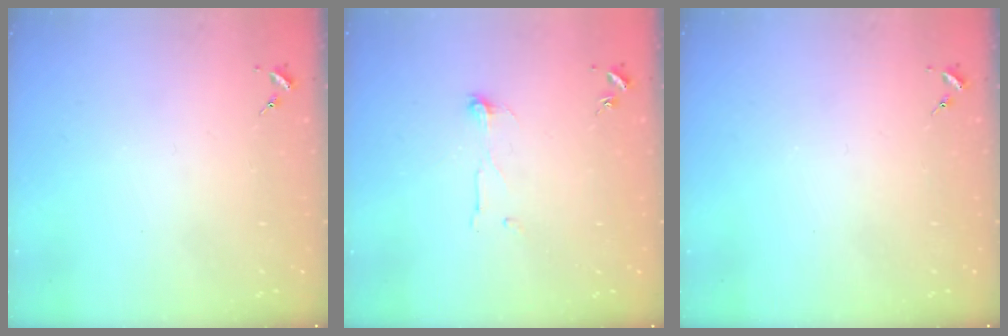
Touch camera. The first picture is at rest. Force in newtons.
{"total": 3.8, "press": 3.8, "slide": 0.3}
{"total": 0.0}